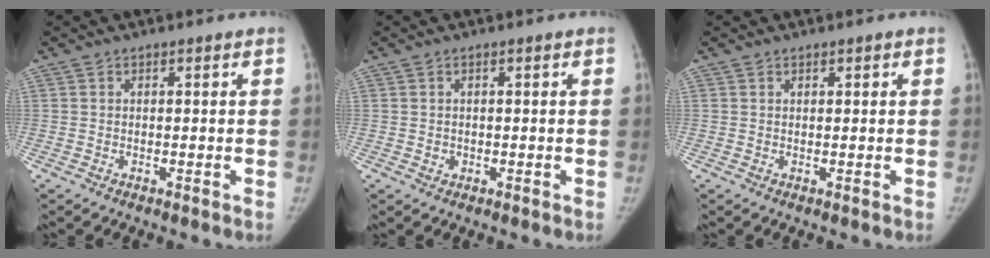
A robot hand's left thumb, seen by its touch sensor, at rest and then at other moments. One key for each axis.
{"total": 0.9, "fx": 0.0, "fy": 0.9, "fz": 0.4, "tx": -0.003, "ty": 0.001, "tz": 0.003}
{"total": 0.6, "fx": 0.4, "fy": 0.3, "fz": 0.4, "tx": -0.001, "ty": -0.001, "tz": 0.006}